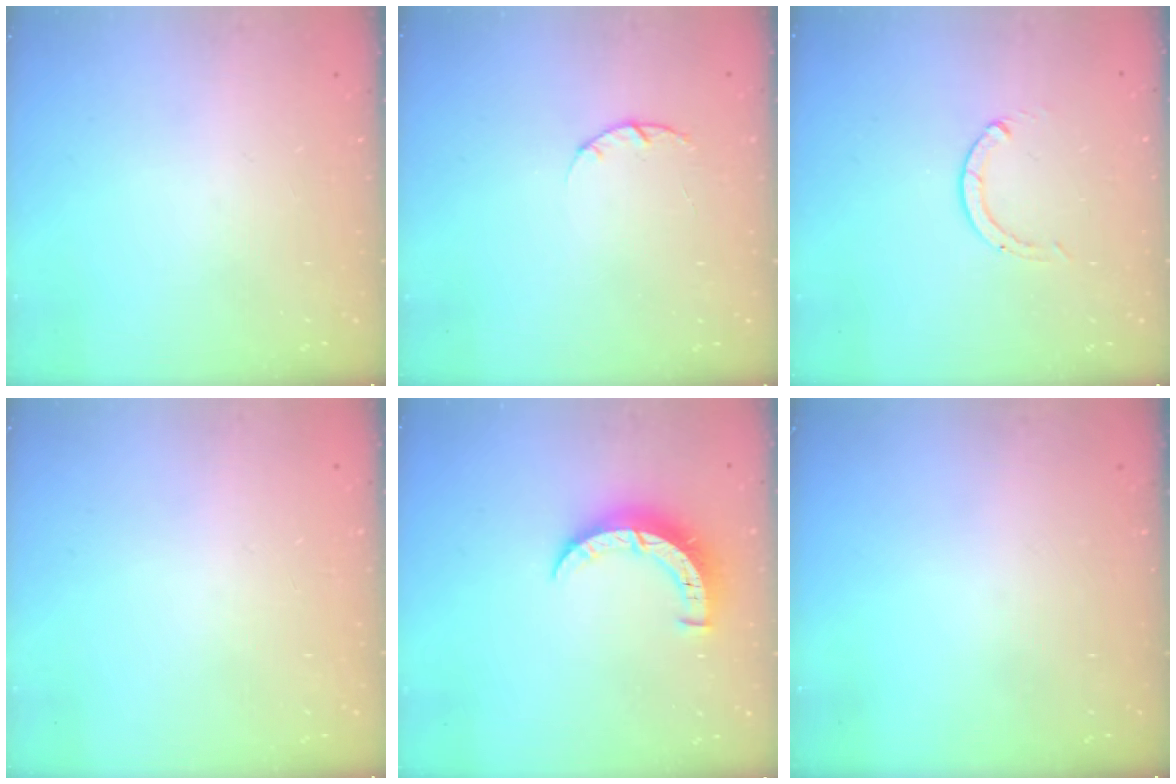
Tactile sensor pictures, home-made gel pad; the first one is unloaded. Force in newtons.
{"total": 2.0, "press": 1.9, "slide": 0.4}
{"total": 0.0}
{"total": 2.6, "press": 2.6, "slide": 0.2}
{"total": 7.0, "press": 7.0, "slide": 0.2}
{"total": 0.0}